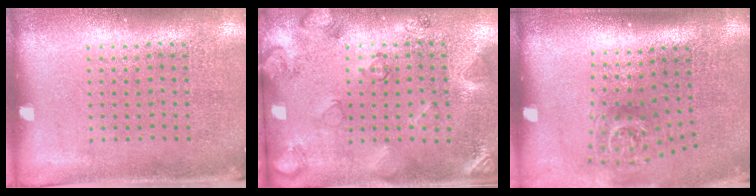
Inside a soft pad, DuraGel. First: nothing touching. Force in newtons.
{"total": 2.2, "press": 1.9, "slide": 1.1}
{"total": 1.8, "press": 1.2, "slide": 1.3}